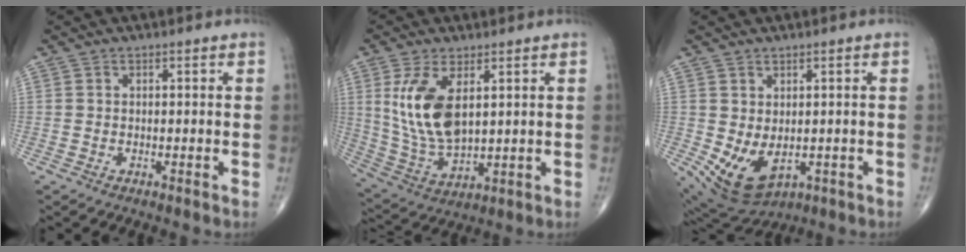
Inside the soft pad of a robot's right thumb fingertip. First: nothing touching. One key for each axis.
{"total": 12.7, "fx": 3.6, "fy": 6.2, "fz": 10.5, "tx": -0.208, "ty": -0.019, "tz": 0.087}
{"total": 9.0, "fx": -1.3, "fy": 5.7, "fz": 6.9, "tx": -0.109, "ty": -0.007, "tz": 0.003}